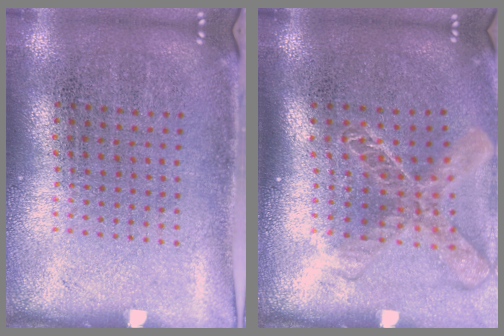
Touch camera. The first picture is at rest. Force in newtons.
{"total": 2.0, "press": 1.5, "slide": 1.3}